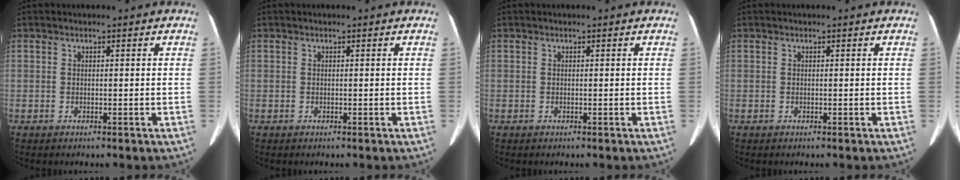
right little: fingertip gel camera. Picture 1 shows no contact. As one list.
[{"total": 0.0}, {"total": 0.0}, {"total": 0.0}]